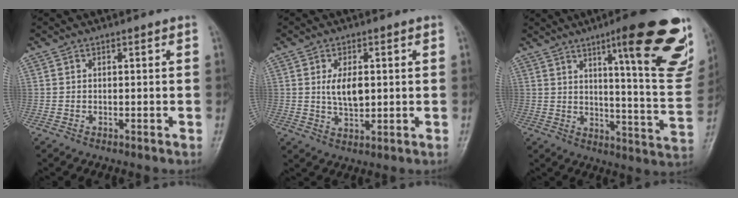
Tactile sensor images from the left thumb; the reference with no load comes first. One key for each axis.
{"total": 5.9, "fx": 0.8, "fy": 3.2, "fz": 4.8, "tx": -0.079, "ty": -0.009, "tz": 0.016}
{"total": 24.5, "fx": 13.2, "fy": 4.3, "fz": 20.2, "tx": -0.232, "ty": -0.061, "tz": 0.177}